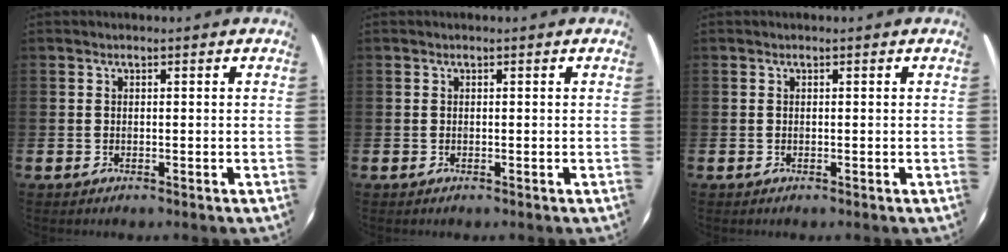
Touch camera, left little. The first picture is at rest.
{"total": 0.0}
{"total": 0.0}